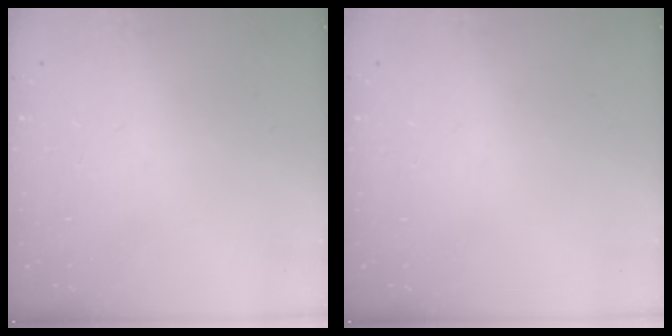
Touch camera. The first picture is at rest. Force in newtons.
{"total": 0.0}